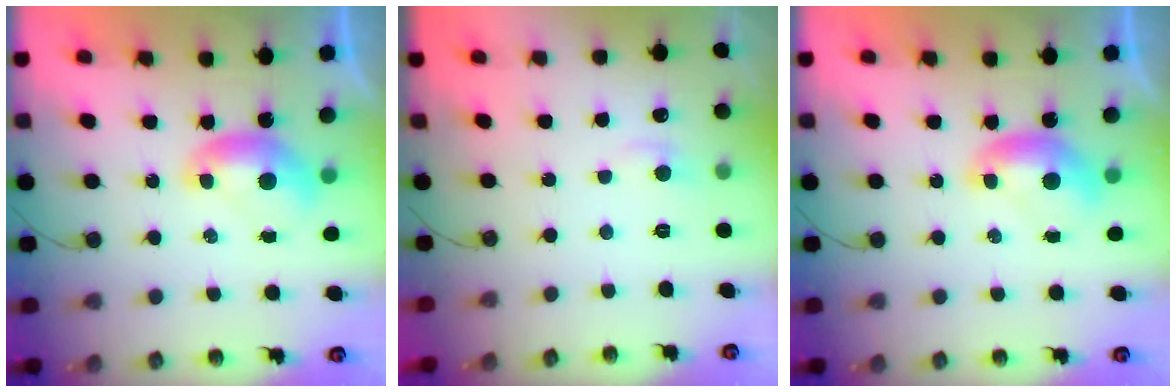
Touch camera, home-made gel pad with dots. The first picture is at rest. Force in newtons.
{"total": 1.2, "press": 0.8, "slide": 0.8}
{"total": 0.0}